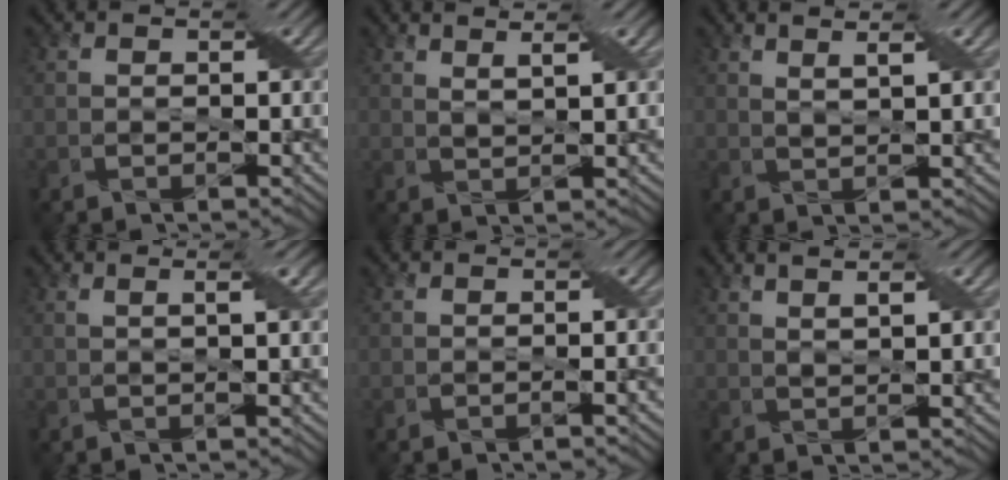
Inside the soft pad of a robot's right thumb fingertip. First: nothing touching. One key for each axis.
{"total": 2.6, "fx": 1.8, "fy": 0.2, "fz": 1.9, "tx": -0.030, "ty": -0.002, "tz": 0.035}
{"total": 2.8, "fx": 1.7, "fy": 0.3, "fz": 2.2, "tx": -0.032, "ty": -0.002, "tz": 0.033}
{"total": 3.1, "fx": 0.7, "fy": 0.3, "fz": 3.0, "tx": -0.047, "ty": 0.013, "tz": 0.007}
{"total": 0.6, "fx": -0.4, "fy": -0.1, "fz": 0.5, "tx": -0.008, "ty": 0.004, "tz": -0.006}
{"total": 3.1, "fx": 1.8, "fy": 0.5, "fz": 2.5, "tx": -0.033, "ty": 0.001, "tz": 0.027}